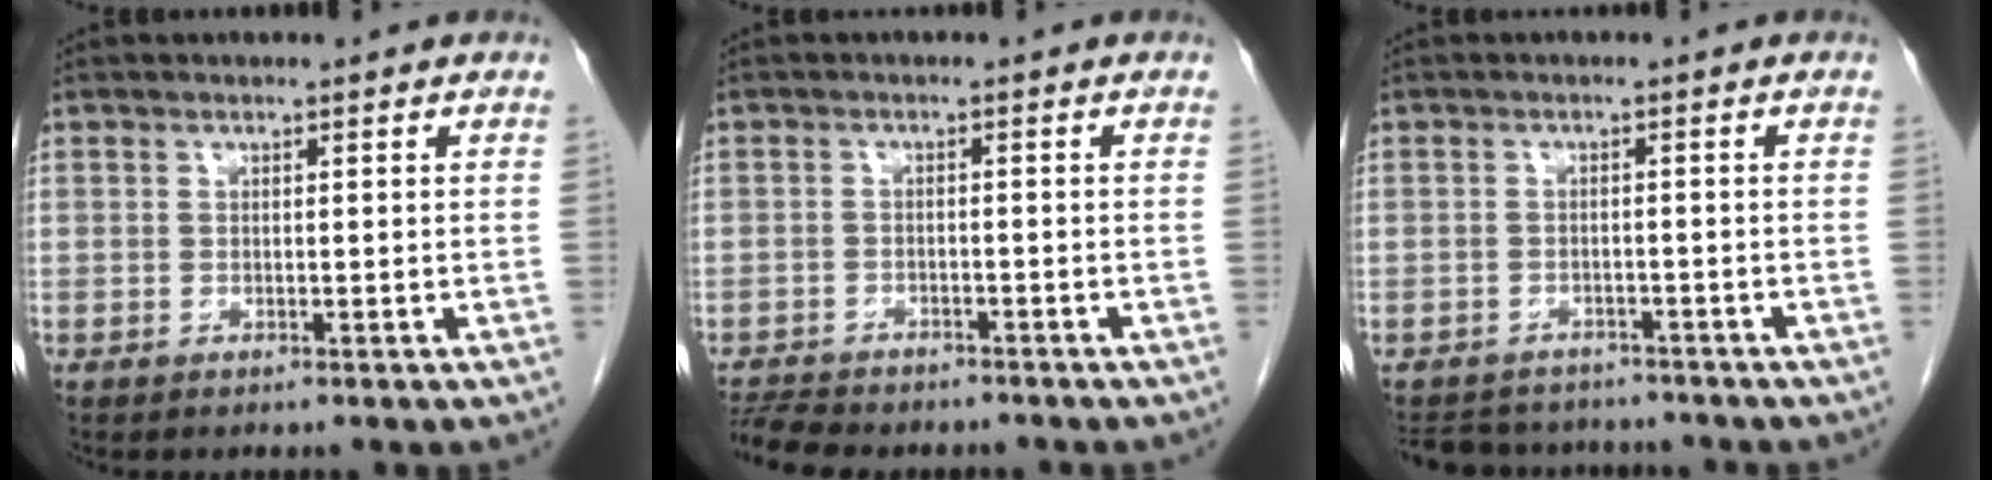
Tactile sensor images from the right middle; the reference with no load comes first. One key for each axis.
{"total": 7.9, "fx": -7.2, "fy": 2.0, "fz": 2.7, "tx": -0.051, "ty": -0.007, "tz": -0.109}
{"total": 9.2, "fx": -8.5, "fy": 2.9, "fz": 2.0, "tx": -0.040, "ty": 0.006, "tz": -0.113}